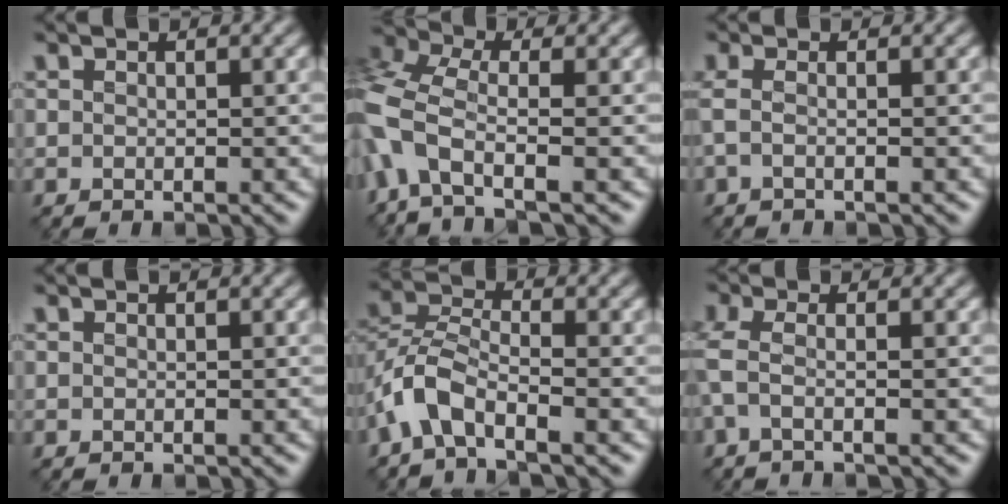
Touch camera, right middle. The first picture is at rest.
{"total": 8.7, "force": [-3.1, 4.8, 6.7], "torque": [-0.193, -0.006, -0.073]}
{"total": 1.3, "force": [-0.4, 0.2, 1.2], "torque": [-0.028, 0.003, -0.013]}
{"total": 0.0}
{"total": 4.5, "force": [-3.0, 1.6, 2.9], "torque": [-0.063, 0.008, -0.073]}
{"total": 2.2, "force": [-0.7, 0.6, 2.0], "torque": [-0.056, 0.000, -0.025]}